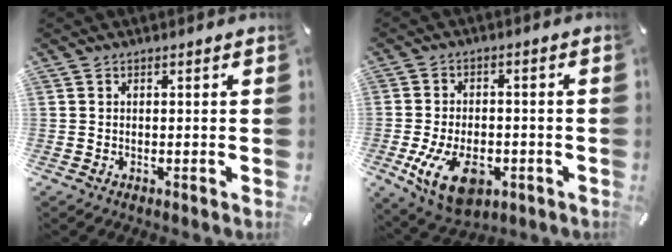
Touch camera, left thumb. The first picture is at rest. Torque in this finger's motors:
{"motor_torque": [0.14, 0.89, 1.49, 0.70, 0.43]}